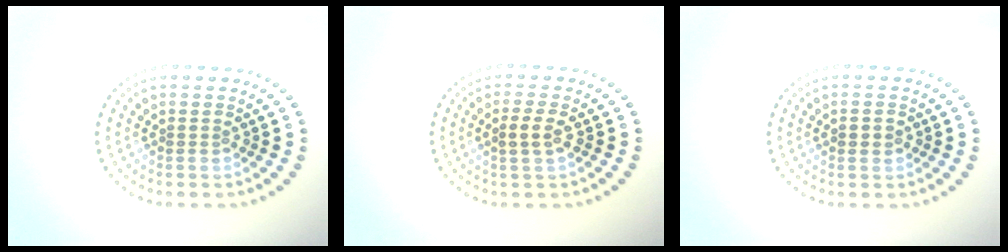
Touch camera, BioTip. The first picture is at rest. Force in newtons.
{"total": 1.8, "press": 1.7, "slide": 0.5}
{"total": 1.8, "press": 1.8, "slide": 0.2}